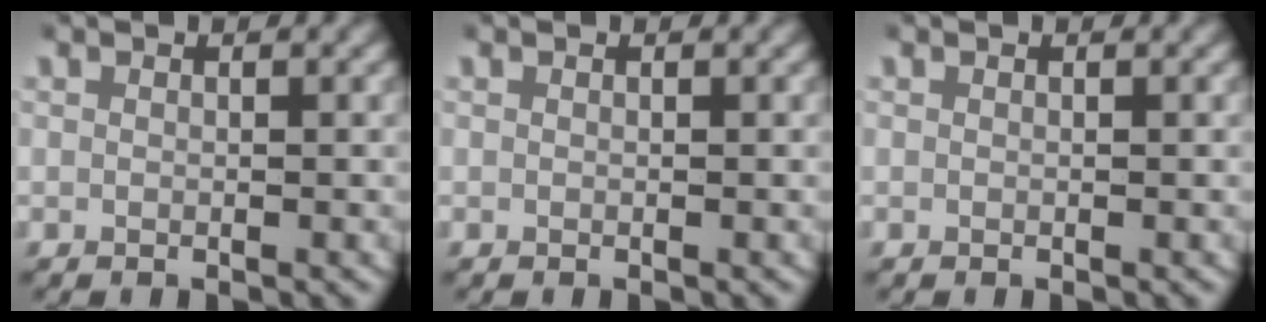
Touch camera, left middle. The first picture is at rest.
{"total": 0.0}
{"total": 0.0}